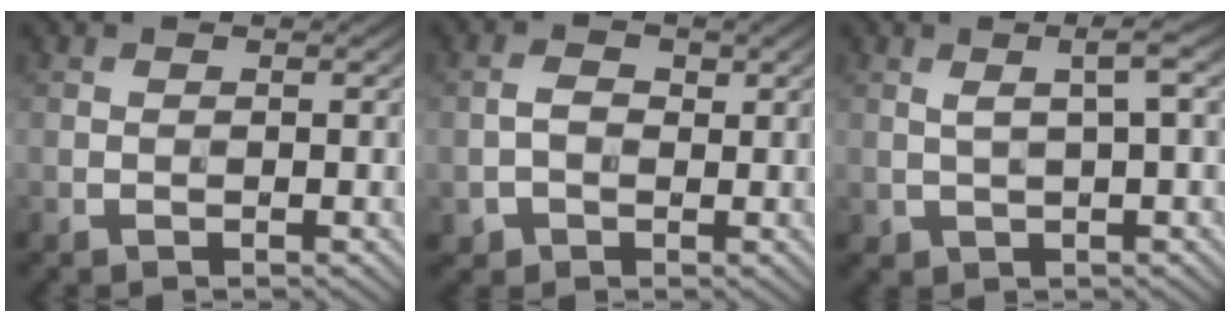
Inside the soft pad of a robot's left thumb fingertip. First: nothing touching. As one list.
[{"total": 2.5, "force": [-0.3, 2.1, 1.3], "torque": [-0.030, -0.002, -0.009]}, {"total": 3.3, "force": [0.9, 0.8, 3.0], "torque": [-0.060, 0.007, 0.020]}]